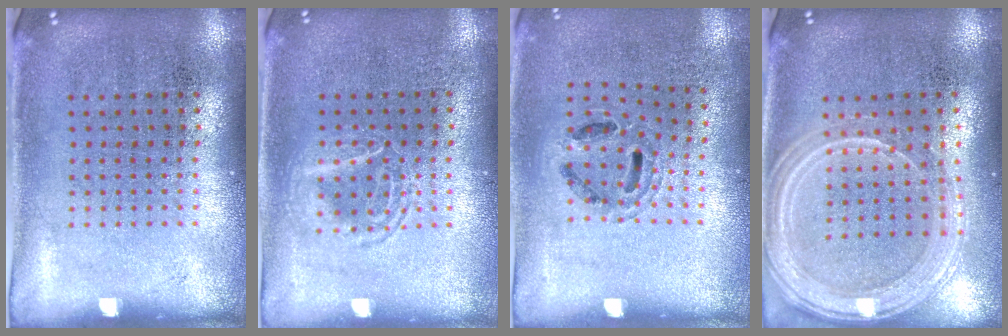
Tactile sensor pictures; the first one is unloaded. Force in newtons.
{"total": 1.9, "press": 1.9, "slide": 0.3}
{"total": 0.8, "press": 0.8, "slide": 0.2}
{"total": 1.5, "press": 1.4, "slide": 0.3}